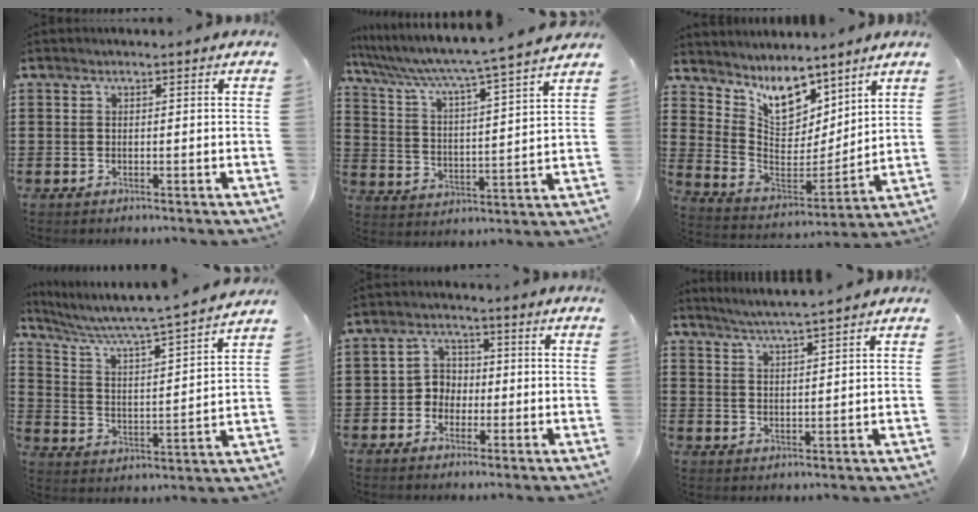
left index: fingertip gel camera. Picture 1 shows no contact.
{"total": 5.0, "force": [4.3, -1.1, 2.3], "torque": [-0.067, -0.047, 0.061]}
{"total": 8.9, "force": [7.1, 4.3, 3.3], "torque": [-0.088, -0.049, 0.131]}
{"total": 5.3, "force": [4.8, -0.4, 2.3], "torque": [-0.069, -0.043, 0.070]}
{"total": 3.7, "force": [-1.5, 3.2, 1.1], "torque": [-0.033, 0.011, -0.036]}
{"total": 3.7, "force": [3.5, -0.9, 1.0], "torque": [-0.030, -0.018, 0.060]}